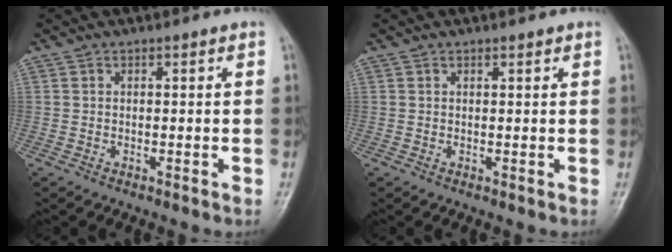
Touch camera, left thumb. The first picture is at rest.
{"total": 0.7, "force": [0.5, 0.2, 0.3], "torque": [-0.007, -0.003, 0.007]}